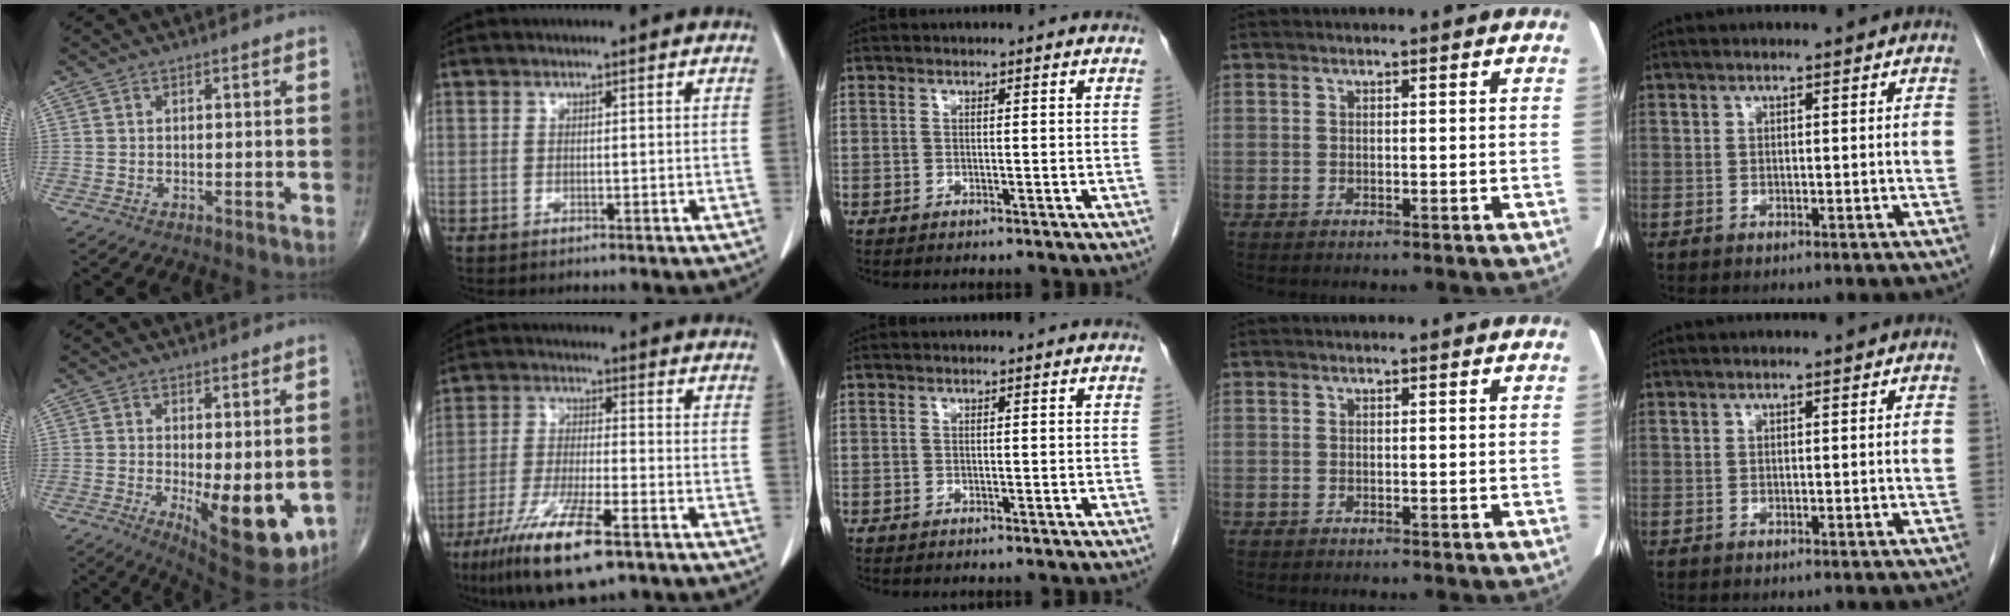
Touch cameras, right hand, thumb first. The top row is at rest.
{"thumb": {"total": 12.8, "force": [-2.3, 4.8, 11.7], "torque": [-0.149, -0.027, -0.016]}, "index": {"total": 12.9, "force": [-7.8, 2.0, 10.1], "torque": [-0.194, -0.029, -0.135]}}